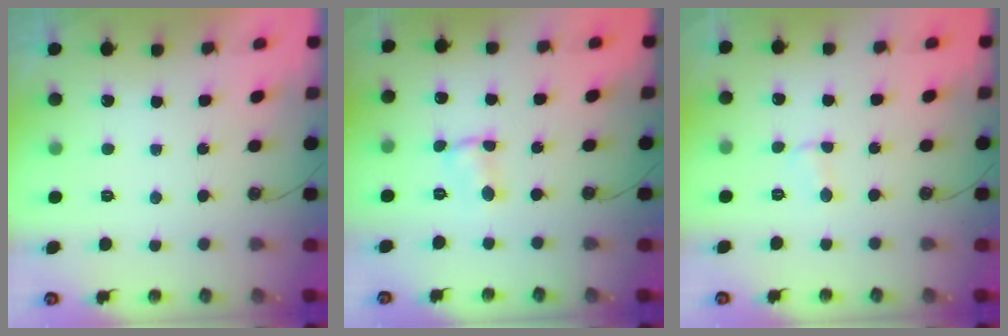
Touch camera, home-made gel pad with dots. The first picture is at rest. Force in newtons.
{"total": 1.9, "press": 1.9, "slide": 0.3}
{"total": 2.1, "press": 2.1, "slide": 0.2}